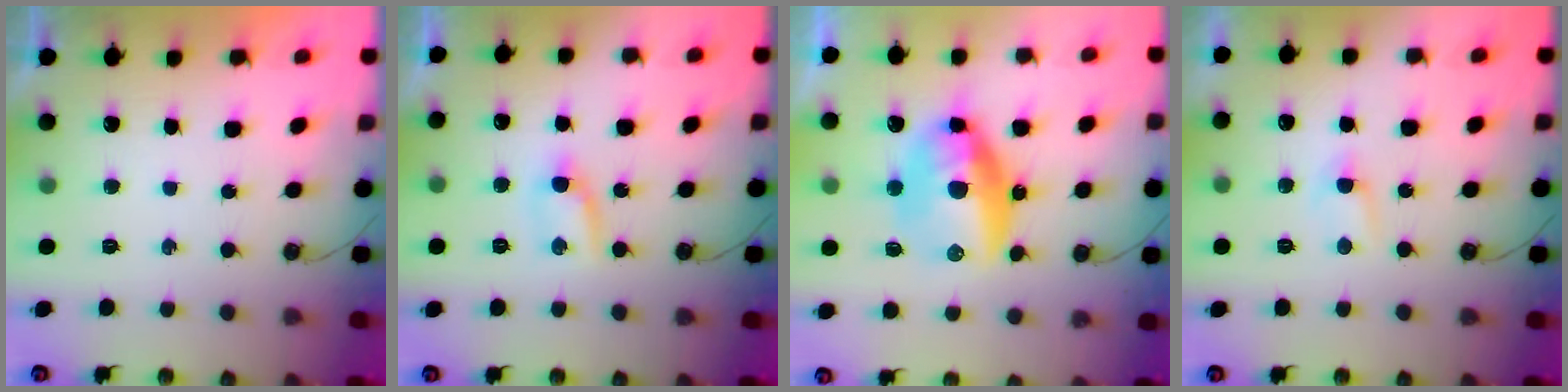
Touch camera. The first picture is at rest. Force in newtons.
{"total": 3.7, "press": 3.7, "slide": 0.4}
{"total": 17.5, "press": 15.4, "slide": 8.3}
{"total": 2.6, "press": 2.5, "slide": 0.3}